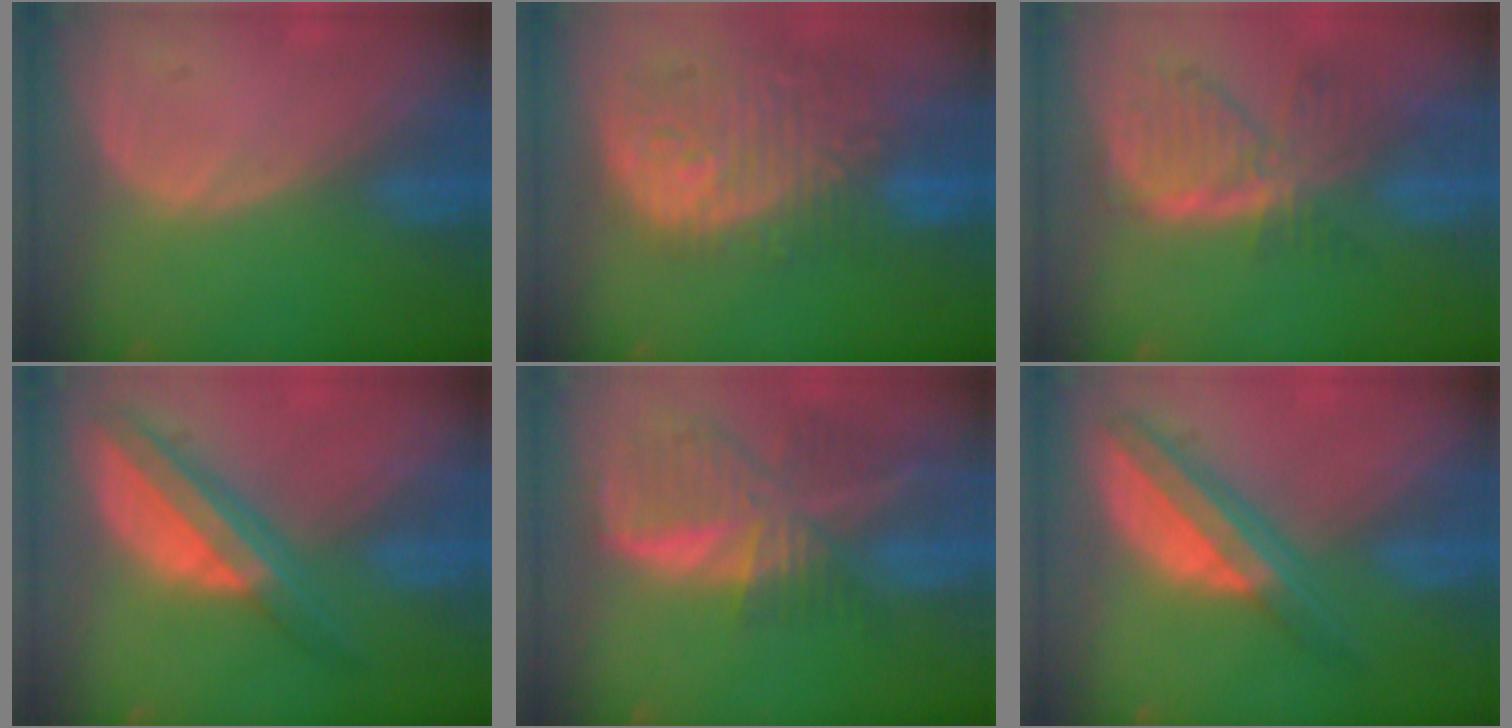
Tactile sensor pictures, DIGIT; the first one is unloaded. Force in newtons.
{"total": 12.4, "press": 10.8, "slide": 6.0}
{"total": 8.2, "press": 7.1, "slide": 4.0}
{"total": 7.9, "press": 6.6, "slide": 4.2}
{"total": 9.4, "press": 8.3, "slide": 4.5}
{"total": 7.6, "press": 6.4, "slide": 4.1}